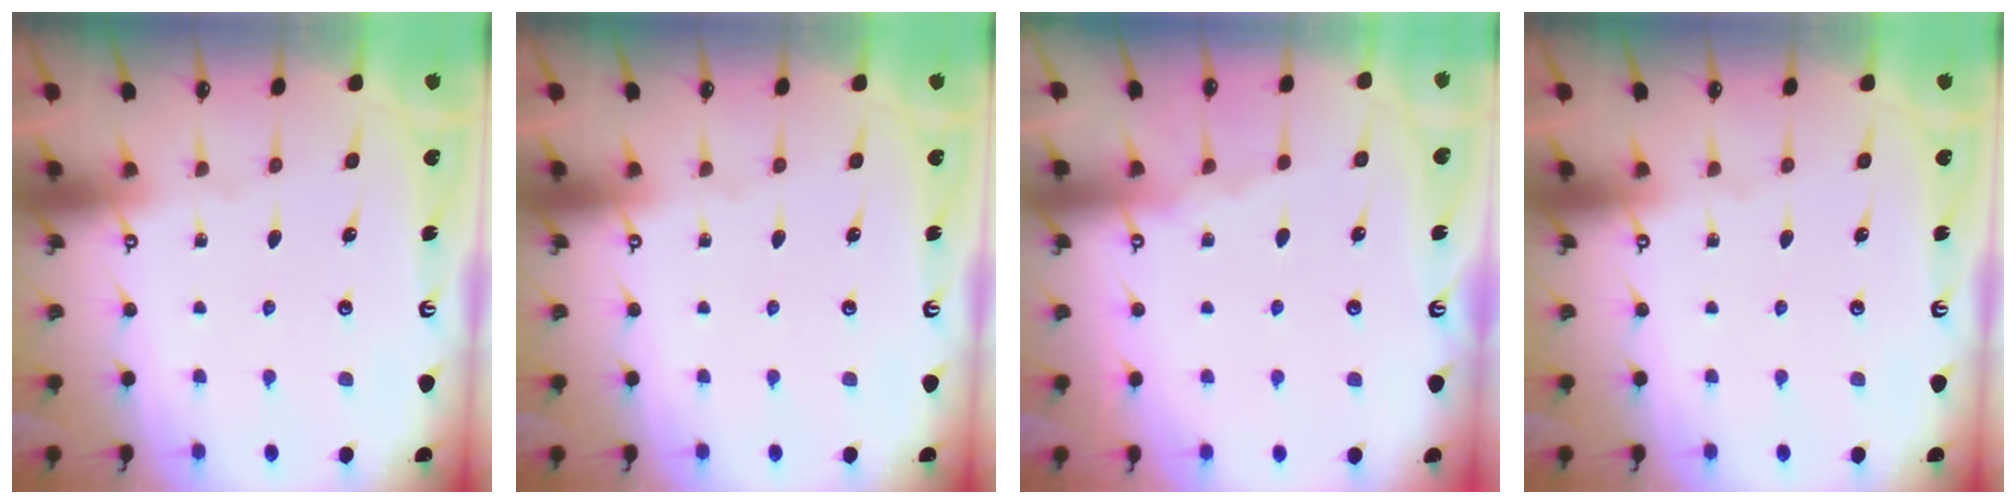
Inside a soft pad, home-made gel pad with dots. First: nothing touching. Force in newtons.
{"total": 0.0}
{"total": 4.6, "press": 4.6, "slide": 0.7}
{"total": 0.0}